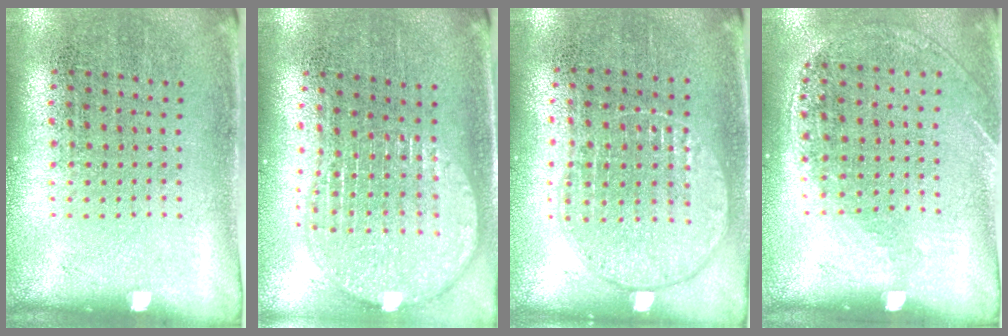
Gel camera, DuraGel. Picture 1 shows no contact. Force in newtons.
{"total": 1.9, "press": 1.6, "slide": 1.0}
{"total": 1.0, "press": 0.9, "slide": 0.4}
{"total": 1.1, "press": 0.9, "slide": 0.7}